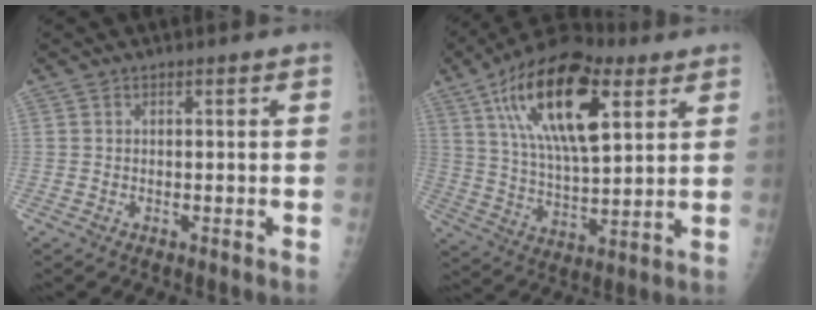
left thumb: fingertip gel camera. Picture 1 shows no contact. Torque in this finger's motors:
{"motor_torque": [0.86, 0.82, 1.98, -0.79, 0.53]}